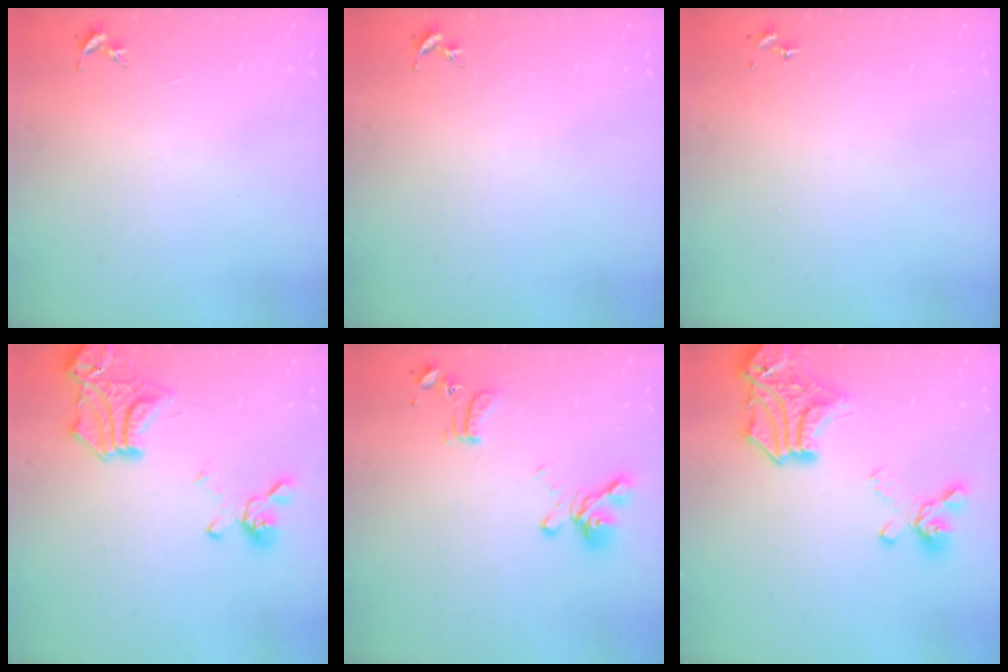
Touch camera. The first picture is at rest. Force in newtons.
{"total": 0.0}
{"total": 0.0}
{"total": 19.3, "press": 19.2, "slide": 2.0}
{"total": 13.5, "press": 13.4, "slide": 1.4}
{"total": 19.7, "press": 19.7, "slide": 1.0}